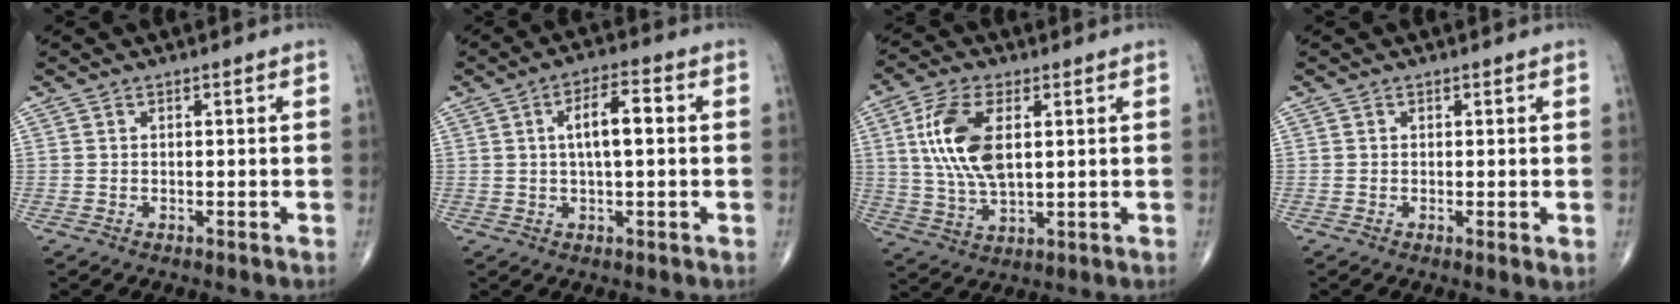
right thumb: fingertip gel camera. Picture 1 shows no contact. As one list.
[{"total": 6.9, "force": [0.9, 2.3, 6.5], "torque": [-0.108, 0.013, 0.011]}, {"total": 12.4, "force": [2.8, 6.0, 10.5], "torque": [-0.215, -0.005, 0.057]}, {"total": 1.3, "force": [0.0, 0.4, 1.2], "torque": [-0.024, -0.007, -0.002]}]